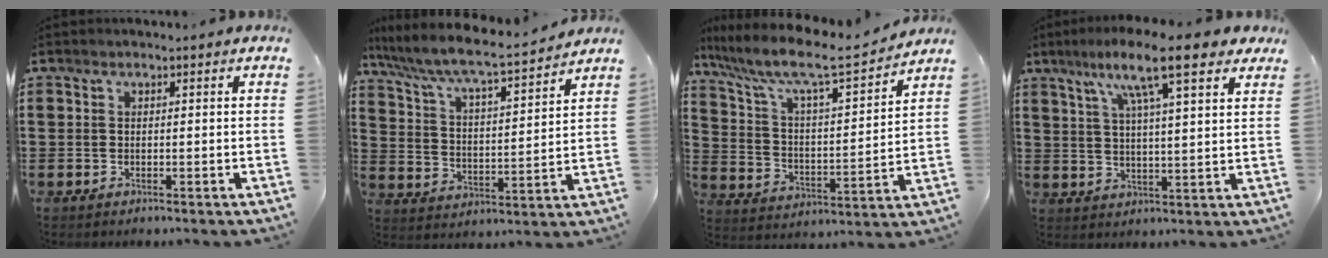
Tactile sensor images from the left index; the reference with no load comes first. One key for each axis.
{"total": 6.0, "fx": 5.4, "fy": 0.2, "fz": 2.7, "tx": -0.077, "ty": -0.038, "tz": 0.083}
{"total": 8.3, "fx": 6.9, "fy": 1.0, "fz": 4.4, "tx": -0.119, "ty": -0.047, "tz": 0.108}
{"total": 11.8, "fx": 7.8, "fy": 2.0, "fz": 8.7, "tx": -0.164, "ty": -0.014, "tz": 0.128}